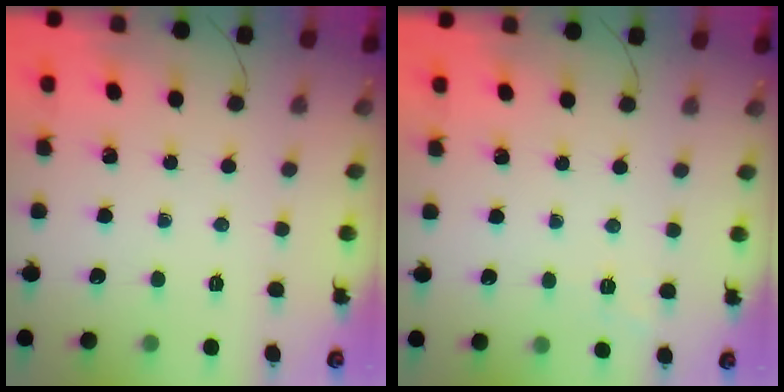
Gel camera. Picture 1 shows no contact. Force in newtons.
{"total": 2.0, "press": 1.4, "slide": 1.4}